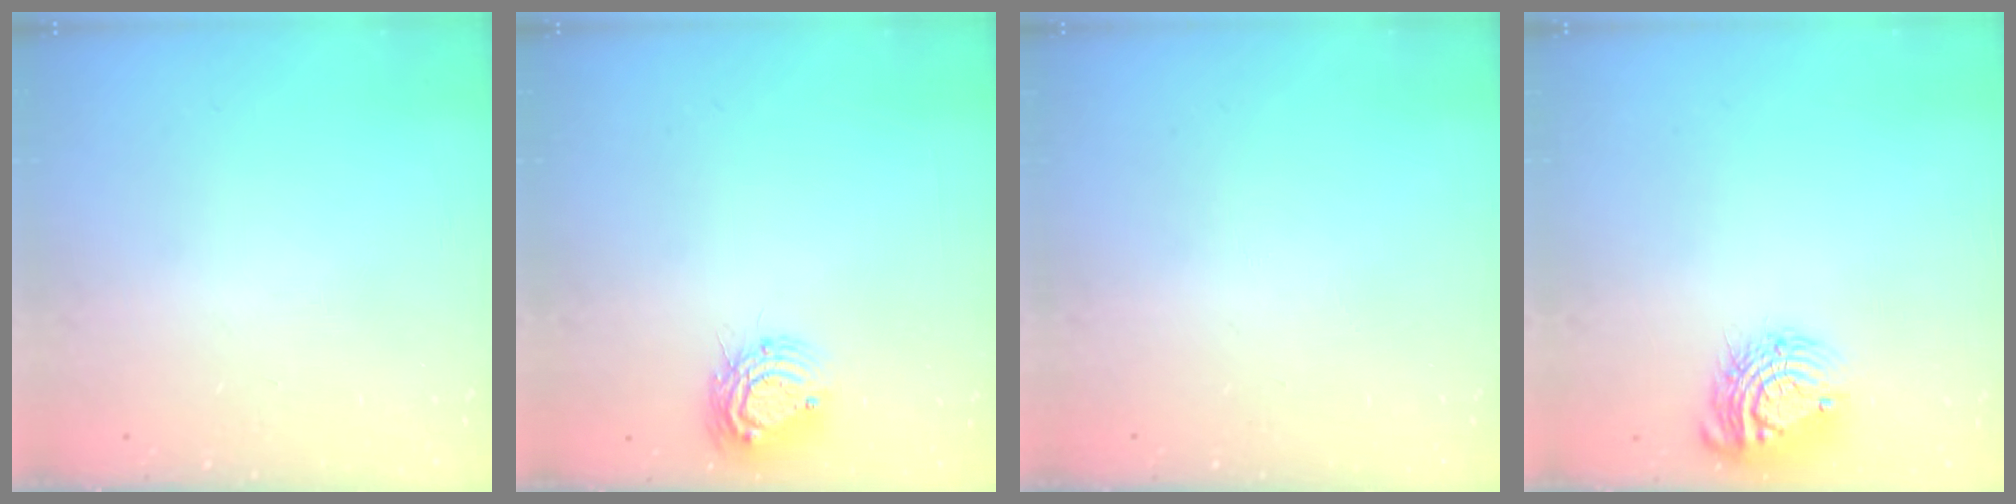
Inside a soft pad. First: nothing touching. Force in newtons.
{"total": 9.4, "press": 9.4, "slide": 0.7}
{"total": 0.0}
{"total": 12.3, "press": 12.3, "slide": 0.7}